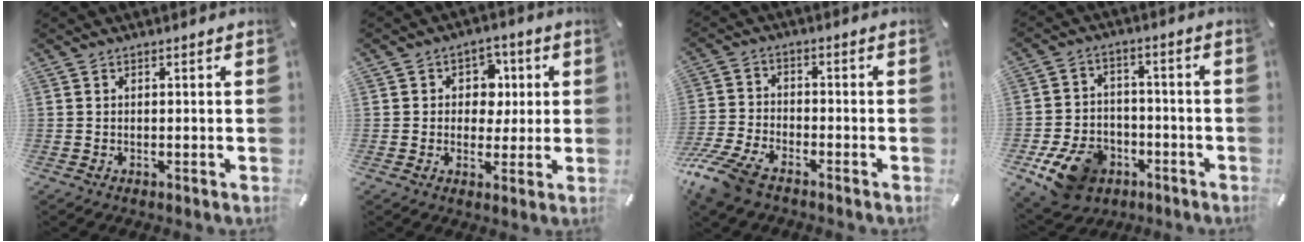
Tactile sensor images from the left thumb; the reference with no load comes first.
{"total": 7.2, "force": [0.9, 6.6, 2.9], "torque": [-0.035, 0.003, 0.012]}
{"total": 9.1, "force": [-6.9, 3.7, 4.8], "torque": [-0.113, 0.022, -0.135]}
{"total": 12.7, "force": [-6.5, 9.1, 6.1], "torque": [-0.117, 0.045, -0.111]}